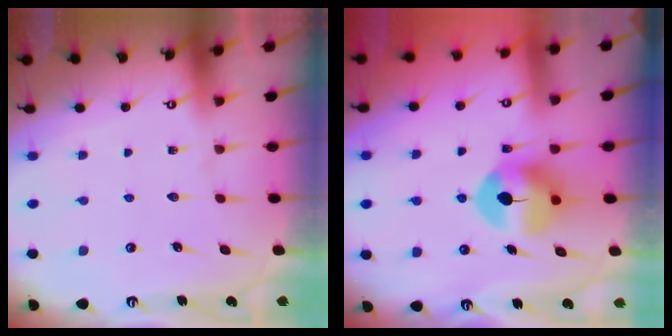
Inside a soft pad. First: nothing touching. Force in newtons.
{"total": 9.1, "press": 8.9, "slide": 1.7}